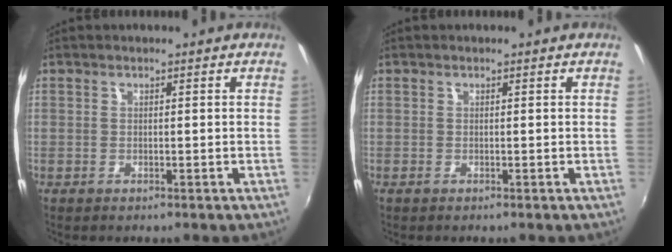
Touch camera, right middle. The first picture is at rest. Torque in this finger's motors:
{"motor_torque": [0.14, -0.17, 0.04, 0.01]}